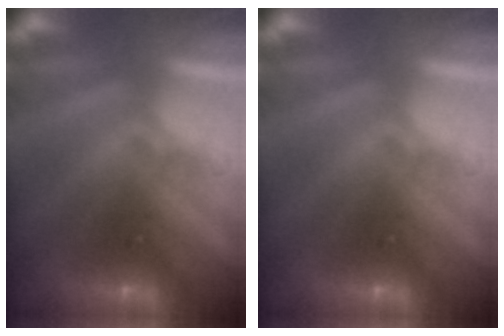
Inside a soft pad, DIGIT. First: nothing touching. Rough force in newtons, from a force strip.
{"total": 0.0}